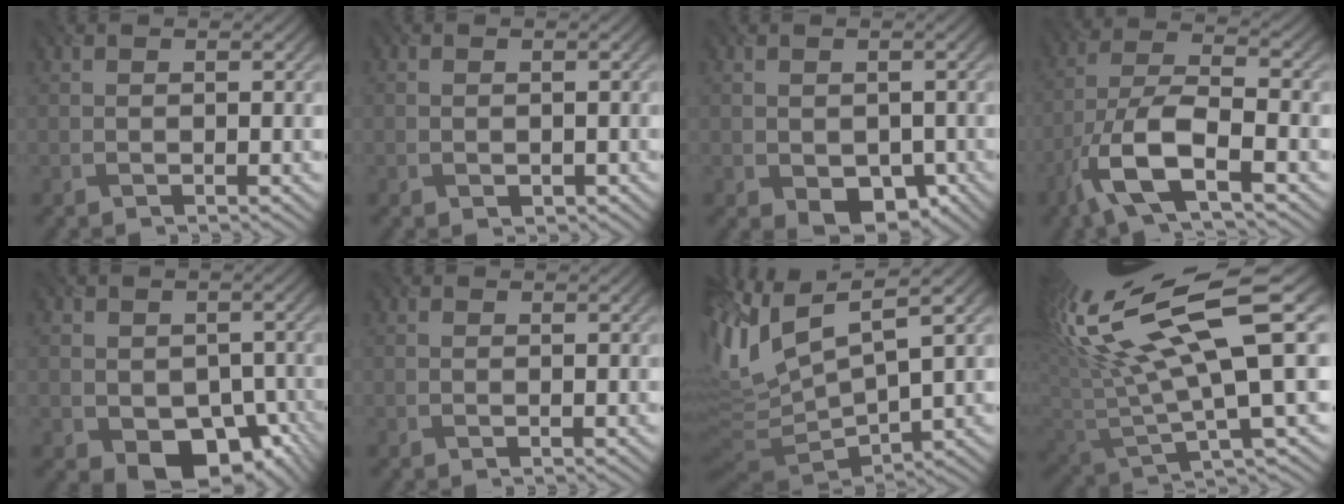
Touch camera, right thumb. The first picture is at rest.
{"total": 0.9, "force": [0.0, 0.9, 0.3], "torque": [-0.004, -0.006, -0.001]}
{"total": 4.4, "force": [-1.6, 3.1, 2.7], "torque": [-0.045, -0.019, -0.020]}
{"total": 10.2, "force": [-5.3, 3.2, 8.1], "torque": [-0.168, -0.001, -0.114]}
{"total": 10.5, "force": [-4.1, 8.0, 5.5], "torque": [-0.069, -0.031, -0.065]}
{"total": 0.0}
{"total": 12.3, "force": [2.6, 4.6, 11.1], "torque": [-0.258, 0.007, 0.062]}
{"total": 17.6, "force": [7.4, 4.7, 15.3], "torque": [-0.335, 0.009, 0.136]}